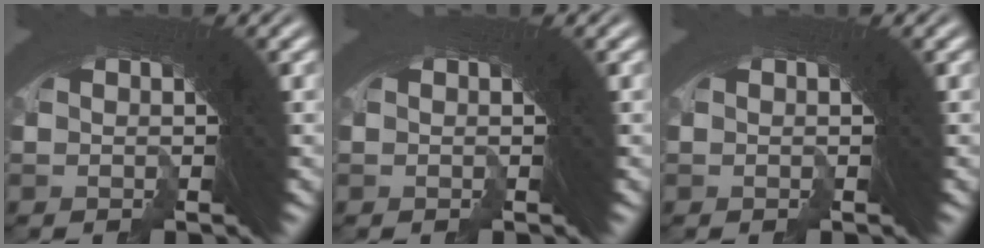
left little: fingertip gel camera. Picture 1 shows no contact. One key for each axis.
{"total": 0.0}
{"total": 0.0}